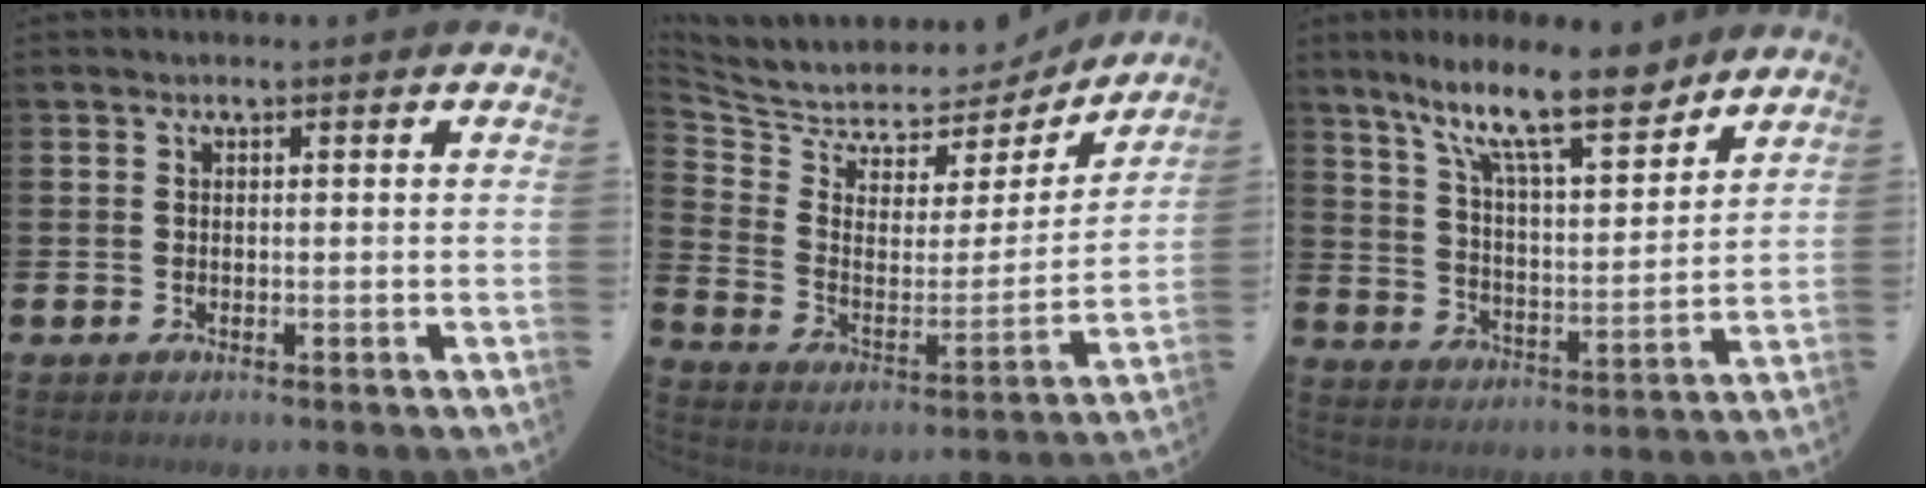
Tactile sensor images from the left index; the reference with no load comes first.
{"total": 6.5, "force": [5.9, 2.7, 0.0], "torque": [-0.045, -0.057, 0.101]}
{"total": 13.1, "force": [10.3, 2.8, 7.7], "torque": [-0.155, -0.047, 0.176]}